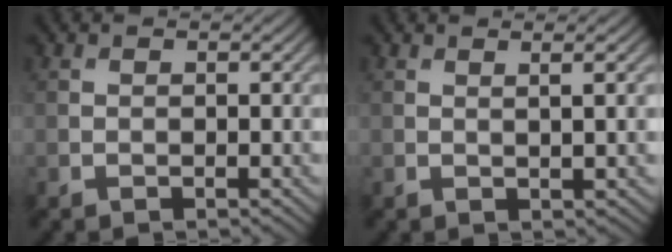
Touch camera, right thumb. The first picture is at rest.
{"total": 3.0, "force": [0.9, 0.6, 2.8], "torque": [-0.039, 0.014, 0.014]}